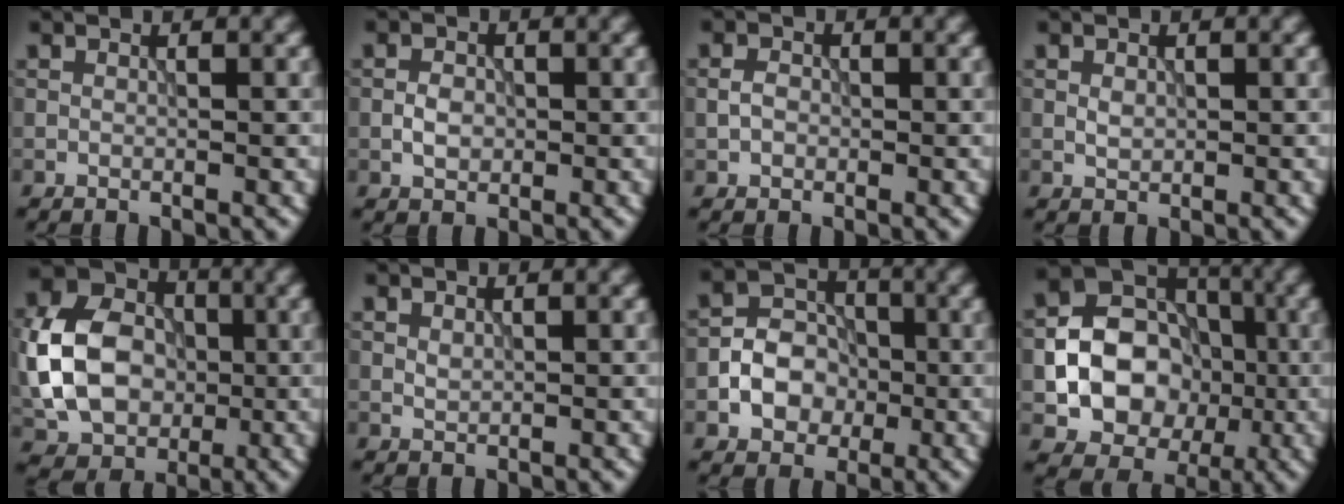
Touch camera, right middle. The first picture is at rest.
{"total": 1.8, "force": [-0.3, 1.3, 1.2], "torque": [-0.022, 0.002, -0.009]}
{"total": 1.5, "force": [-0.2, 1.2, 0.9], "torque": [-0.018, 0.002, -0.008]}
{"total": 1.0, "force": [0.1, 0.8, 0.7], "torque": [-0.013, -0.001, 0.003]}
{"total": 9.9, "force": [-0.9, 7.6, 6.3], "torque": [-0.140, 0.008, -0.027]}
{"total": 0.7, "force": [0.3, 0.5, 0.5], "torque": [-0.013, -0.002, 0.008]}
{"total": 4.5, "force": [-1.2, 3.7, 2.4], "torque": [-0.030, 0.004, -0.025]}
{"total": 9.4, "force": [-1.3, 7.8, 5.0], "torque": [-0.060, 0.000, -0.037]}